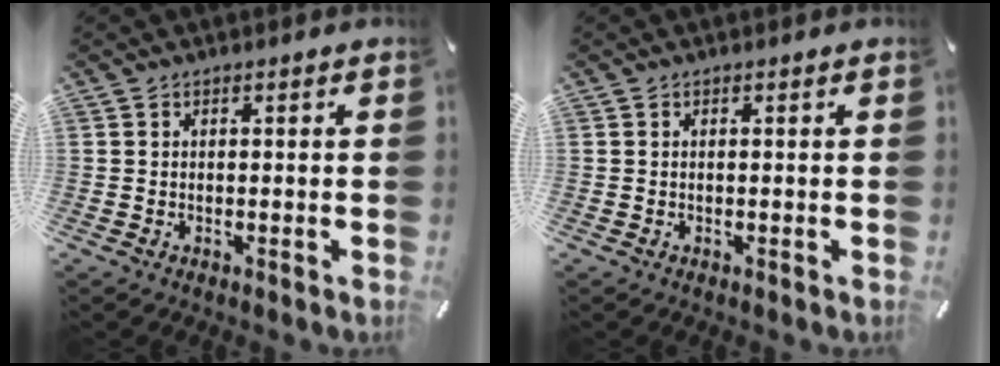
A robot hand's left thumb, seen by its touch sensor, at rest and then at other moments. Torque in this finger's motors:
{"motor_torque": [0.05, 0.05, 0.00, 0.00, 0.00]}